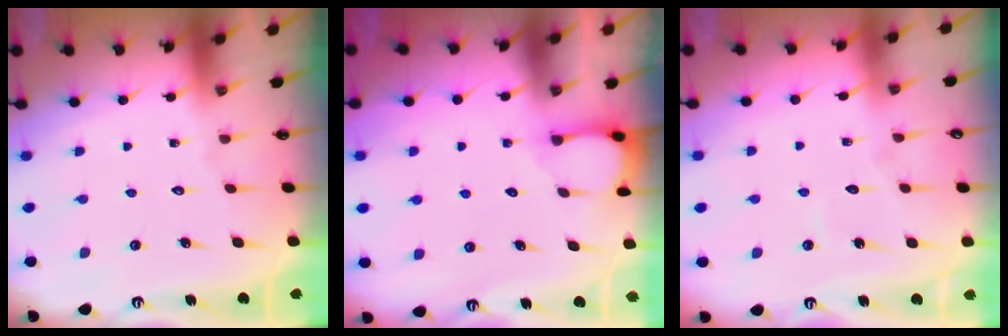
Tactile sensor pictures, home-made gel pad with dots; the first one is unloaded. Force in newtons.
{"total": 2.3, "press": 2.3, "slide": 0.3}
{"total": 2.5, "press": 2.5, "slide": 0.1}